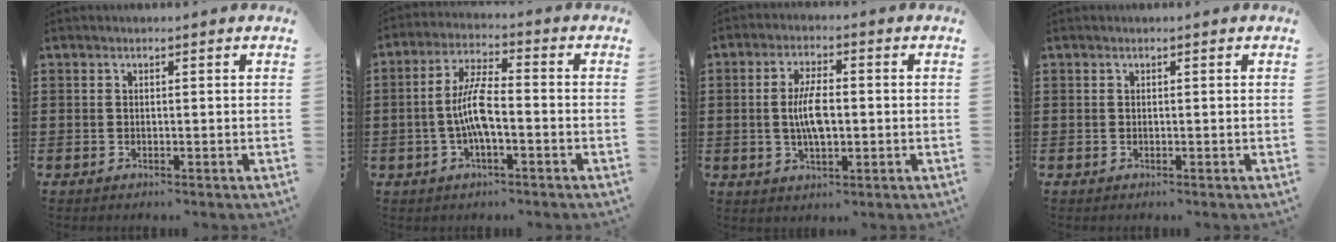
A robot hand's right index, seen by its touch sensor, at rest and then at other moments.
{"total": 7.3, "force": [-1.3, 2.2, 6.8], "torque": [-0.147, -0.002, -0.031]}
{"total": 6.4, "force": [-0.2, 2.5, 5.9], "torque": [-0.123, 0.000, -0.009]}
{"total": 0.0}